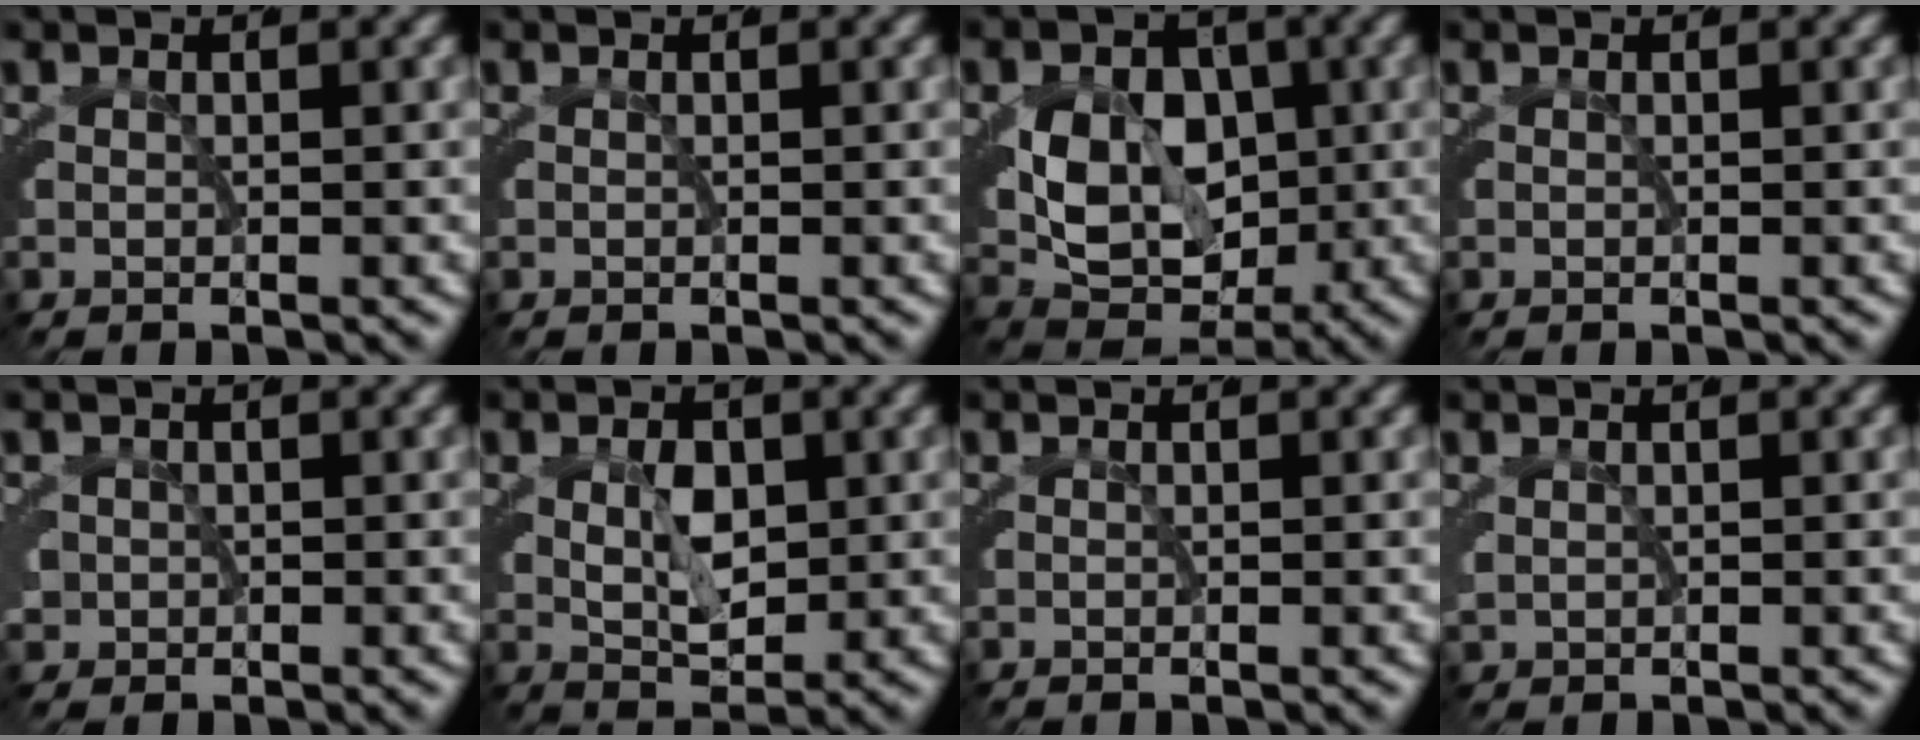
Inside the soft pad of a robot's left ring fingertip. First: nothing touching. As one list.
[{"total": 0.0}, {"total": 10.2, "force": [-0.1, 8.0, 6.3], "torque": [-0.109, -0.026, 0.004]}, {"total": 0.0}, {"total": 2.1, "force": [-0.2, 2.1, 0.4], "torque": [-0.027, -0.016, 0.003]}, {"total": 3.8, "force": [0.1, 2.2, 3.1], "torque": [-0.050, -0.017, 0.013]}, {"total": 0.0}, {"total": 0.6, "force": [0.3, 0.5, 0.2], "torque": [-0.008, -0.005, 0.013]}]